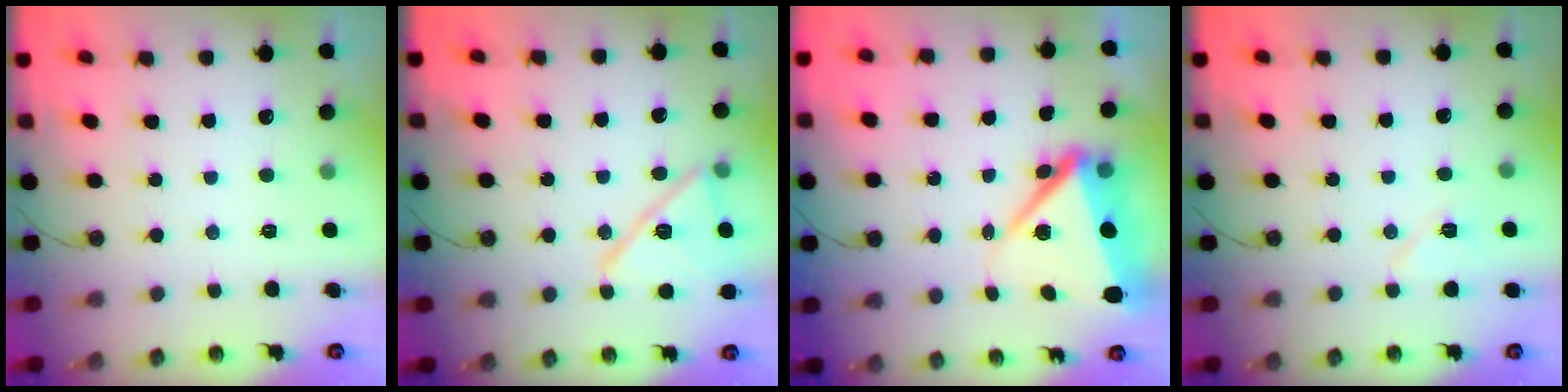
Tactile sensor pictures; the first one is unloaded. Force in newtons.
{"total": 15.1, "press": 15.1, "slide": 0.1}
{"total": 10.4, "press": 10.2, "slide": 1.7}
{"total": 7.5, "press": 4.2, "slide": 6.2}